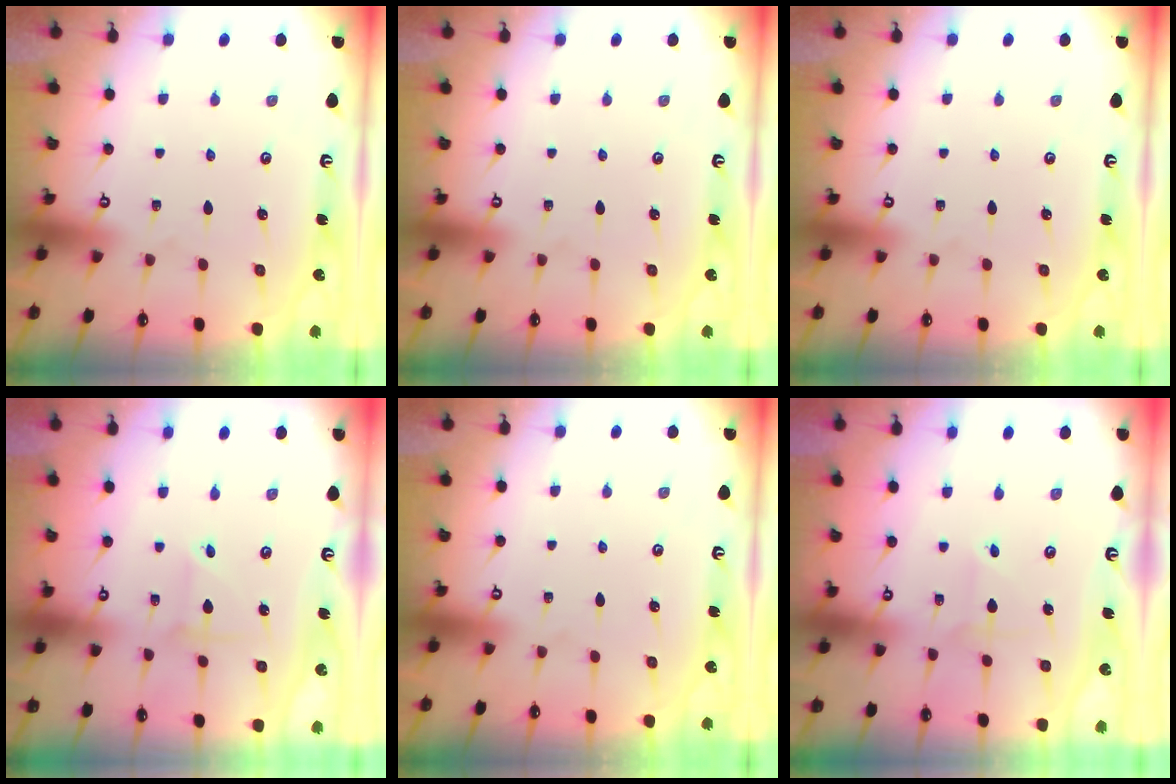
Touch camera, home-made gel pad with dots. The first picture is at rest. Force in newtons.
{"total": 0.0}
{"total": 0.0}
{"total": 2.7, "press": 2.6, "slide": 0.3}
{"total": 0.0}
{"total": 4.1, "press": 4.1, "slide": 0.1}